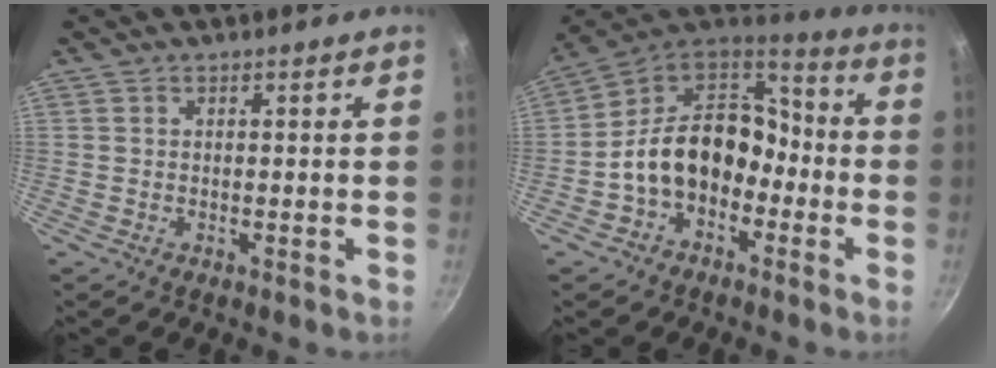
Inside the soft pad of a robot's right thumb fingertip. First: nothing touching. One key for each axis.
{"total": 15.8, "fx": -4.1, "fy": 11.7, "fz": 9.8, "tx": -0.125, "ty": 0.066, "tz": -0.085}